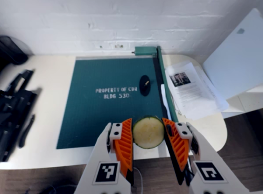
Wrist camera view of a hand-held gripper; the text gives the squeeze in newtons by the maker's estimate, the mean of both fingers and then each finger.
{"total": 9.4, "left": 9.3, "right": 9.4}